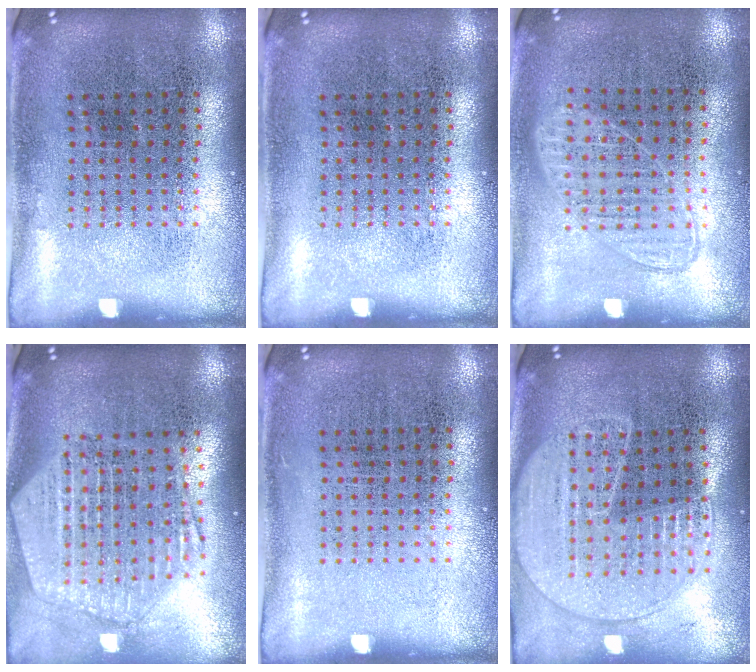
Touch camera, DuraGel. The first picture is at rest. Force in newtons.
{"total": 0.0}
{"total": 0.9, "press": 0.9, "slide": 0.3}
{"total": 2.4, "press": 2.1, "slide": 1.2}
{"total": 0.0}
{"total": 1.8, "press": 1.7, "slide": 0.7}